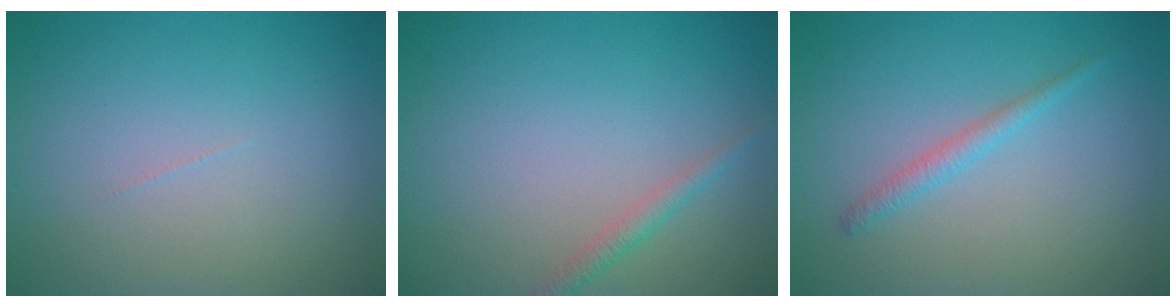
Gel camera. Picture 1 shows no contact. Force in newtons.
{"total": 1.3, "press": 1.3, "slide": 0.0}
{"total": 1.4, "press": 1.4, "slide": 0.1}